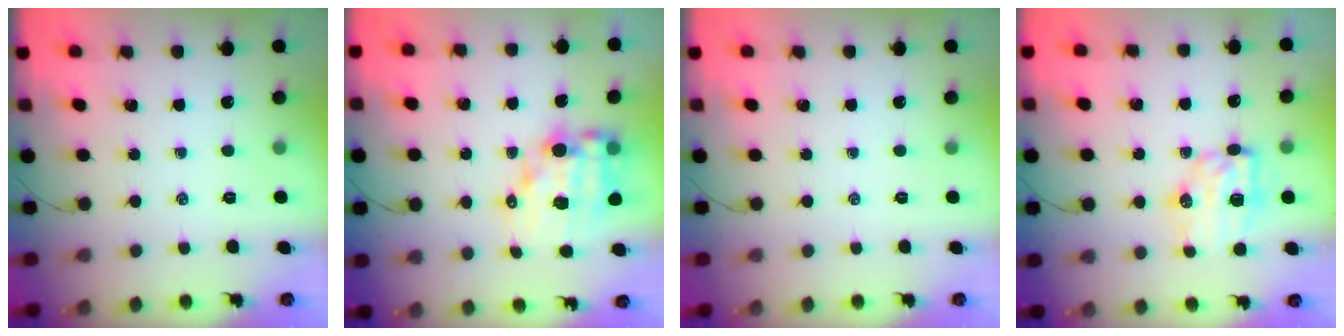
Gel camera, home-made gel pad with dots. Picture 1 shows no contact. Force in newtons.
{"total": 11.7, "press": 11.3, "slide": 2.9}
{"total": 0.0}
{"total": 7.8, "press": 7.7, "slide": 1.0}